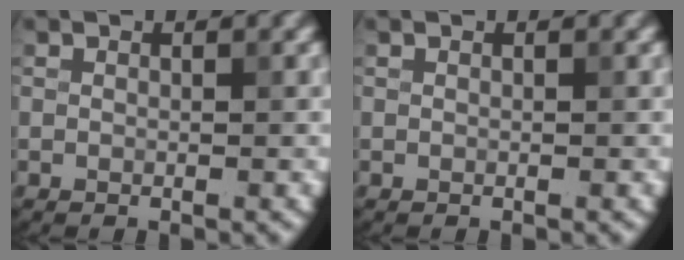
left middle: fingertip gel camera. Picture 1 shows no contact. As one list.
[{"total": 0.0}]